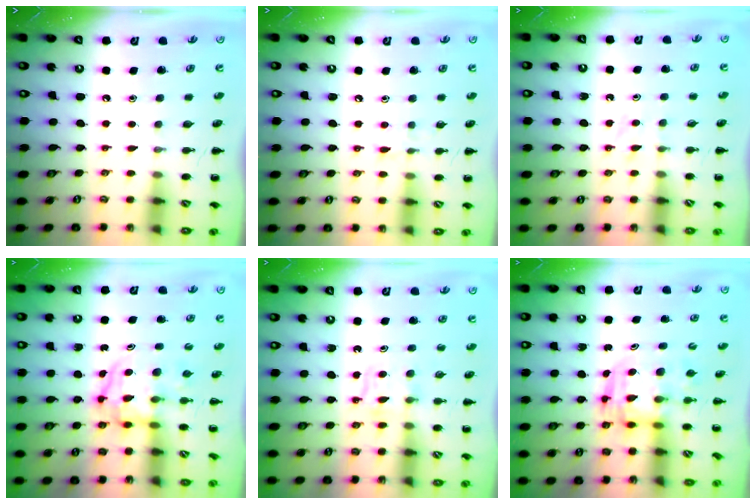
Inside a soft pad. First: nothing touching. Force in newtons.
{"total": 4.4, "press": 4.3, "slide": 1.2}
{"total": 3.8, "press": 3.6, "slide": 1.2}
{"total": 3.8, "press": 3.7, "slide": 0.6}
{"total": 4.7, "press": 4.5, "slide": 1.3}
{"total": 3.3, "press": 3.3, "slide": 0.7}